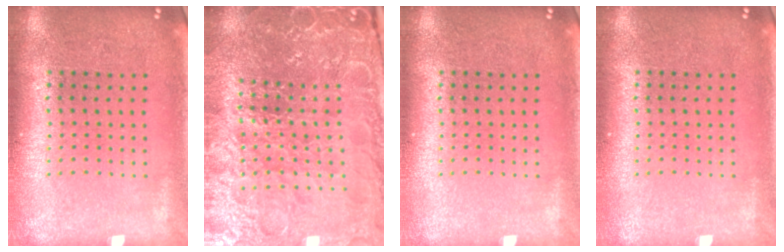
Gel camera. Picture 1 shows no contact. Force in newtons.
{"total": 4.7, "press": 4.5, "slide": 1.2}
{"total": 0.0}
{"total": 0.0}